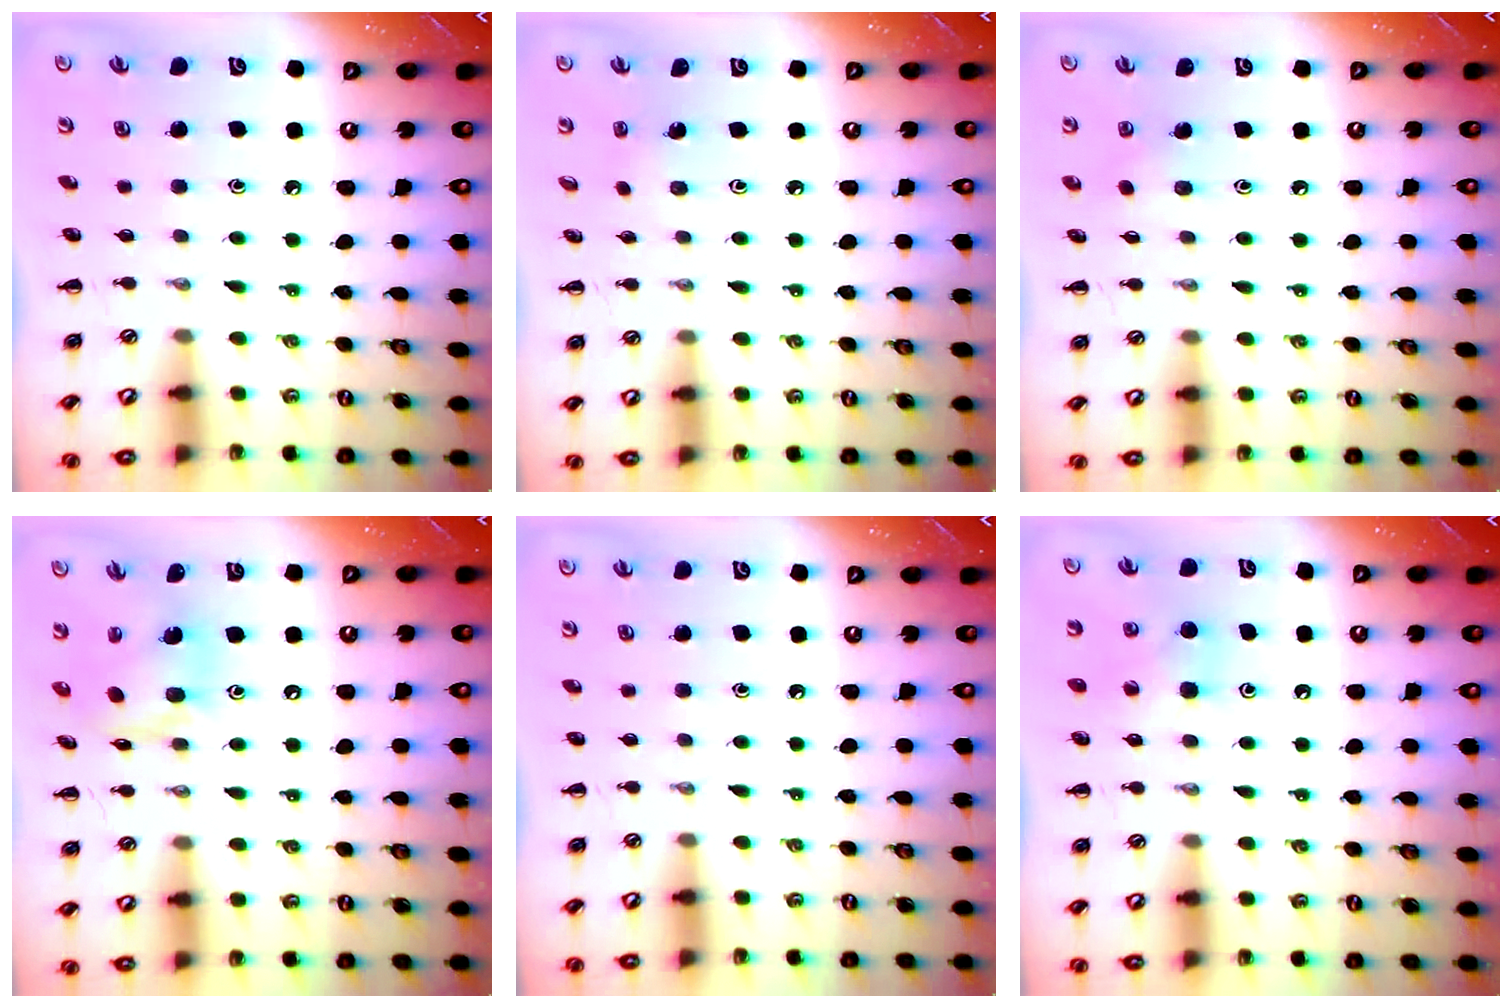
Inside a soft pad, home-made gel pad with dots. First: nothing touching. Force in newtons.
{"total": 1.1, "press": 1.0, "slide": 0.5}
{"total": 4.2, "press": 4.0, "slide": 1.3}
{"total": 12.1, "press": 12.0, "slide": 1.4}
{"total": 0.0}
{"total": 6.2, "press": 6.1, "slide": 1.5}